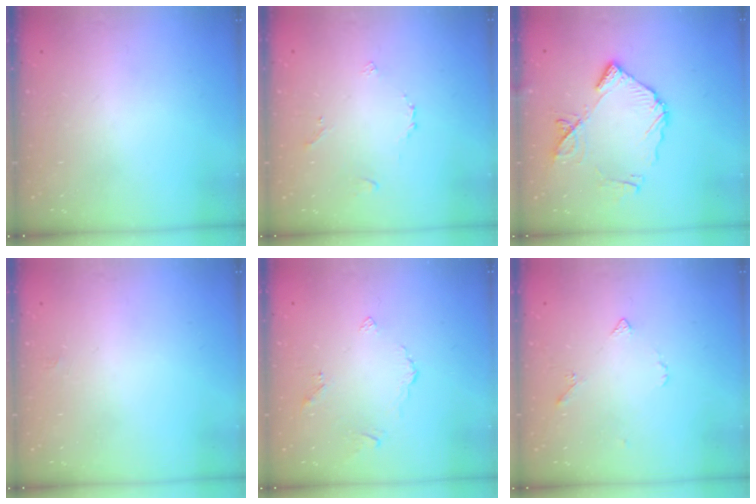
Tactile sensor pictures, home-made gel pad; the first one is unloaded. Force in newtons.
{"total": 3.0, "press": 2.9, "slide": 0.7}
{"total": 13.2, "press": 13.1, "slide": 1.8}
{"total": 1.9, "press": 1.9, "slide": 0.3}
{"total": 2.6, "press": 2.6, "slide": 0.5}
{"total": 3.9, "press": 3.8, "slide": 0.7}